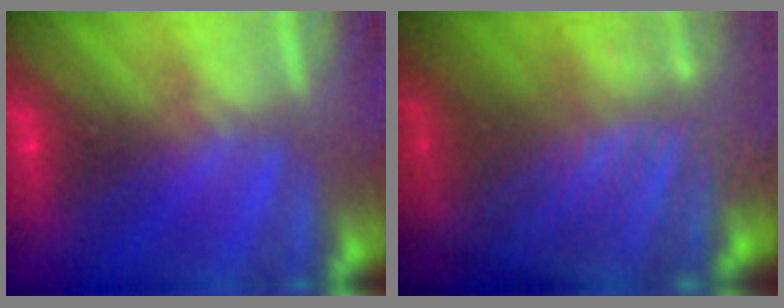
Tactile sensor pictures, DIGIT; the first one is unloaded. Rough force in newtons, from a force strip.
{"total": 4.4}